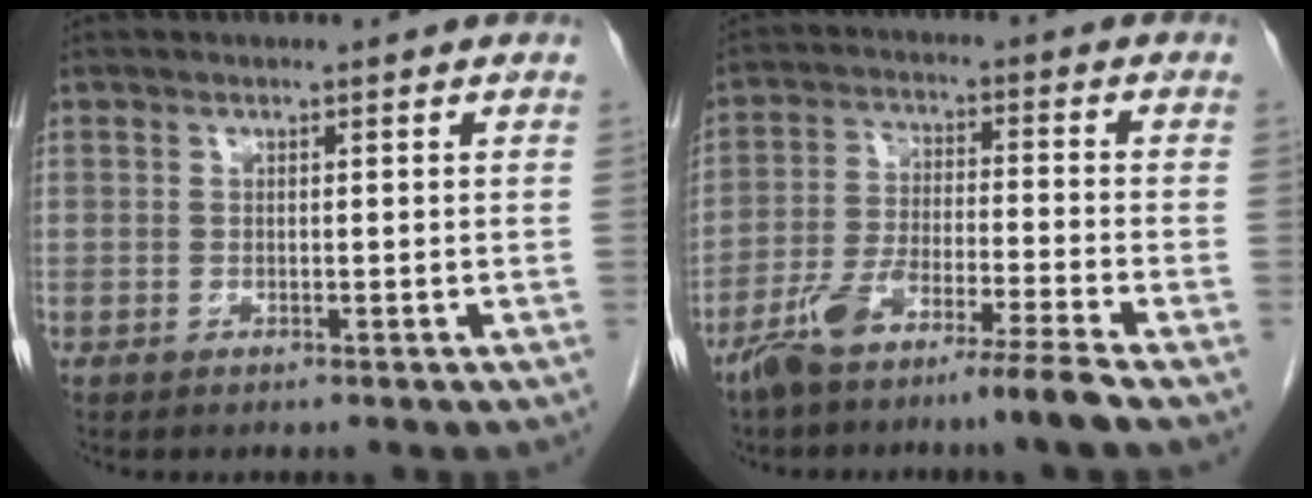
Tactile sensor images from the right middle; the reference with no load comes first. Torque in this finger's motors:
{"motor_torque": [1.19, -0.95, 0.47, 0.12]}